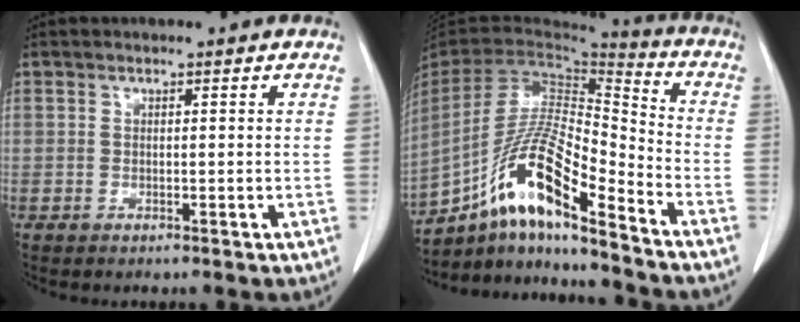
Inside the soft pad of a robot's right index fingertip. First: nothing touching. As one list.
[{"total": 16.9, "force": [-11.1, 2.0, 12.7], "torque": [-0.259, -0.003, -0.201]}]